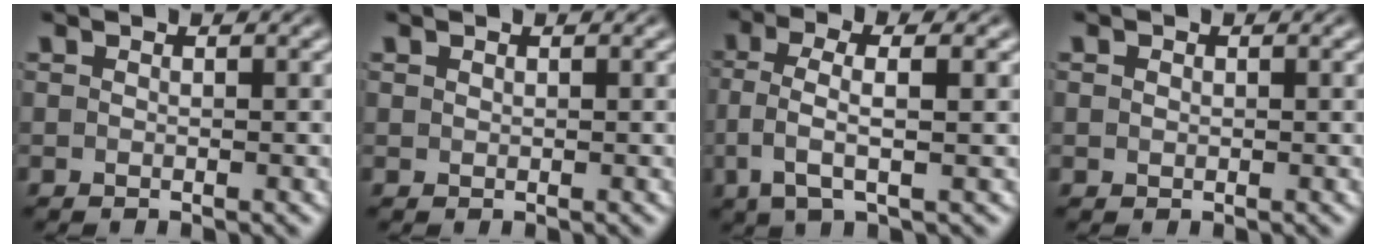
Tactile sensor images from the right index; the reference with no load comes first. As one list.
[{"total": 0.6, "force": [0.3, -0.5, -0.1], "torque": [0.007, -0.002, 0.012]}, {"total": 4.4, "force": [0.4, 1.7, 4.1], "torque": [-0.077, 0.001, 0.006]}, {"total": 0.0}]